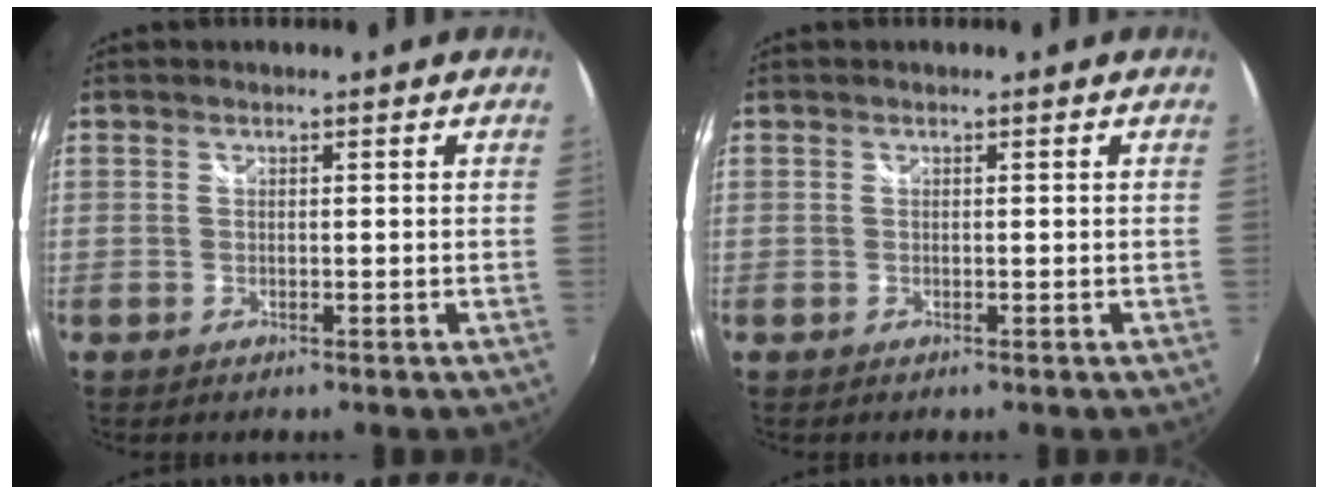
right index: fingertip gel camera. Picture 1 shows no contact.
{"total": 0.0}